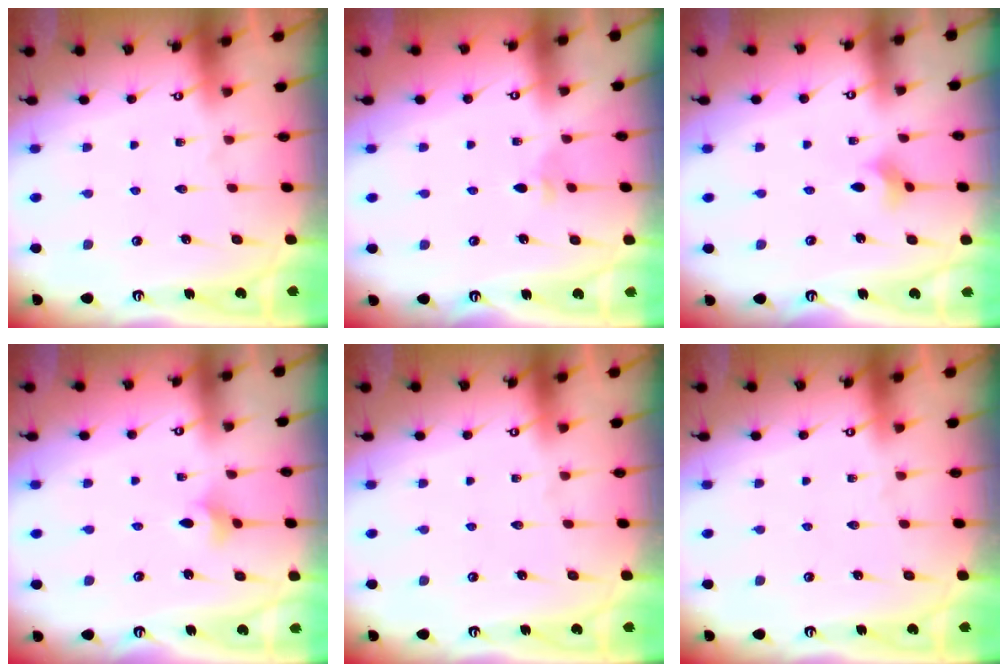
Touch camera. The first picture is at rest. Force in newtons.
{"total": 2.3, "press": 2.2, "slide": 0.8}
{"total": 2.7, "press": 2.6, "slide": 0.7}
{"total": 2.8, "press": 2.8, "slide": 0.6}
{"total": 0.0}
{"total": 0.0}